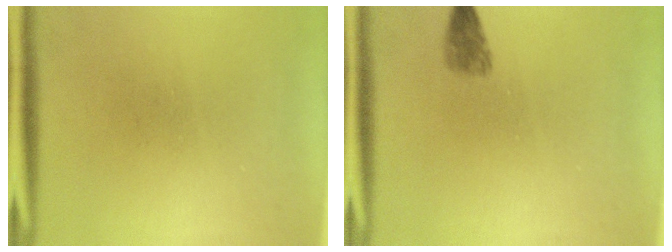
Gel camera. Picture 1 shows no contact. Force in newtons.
{"total": 1.8}